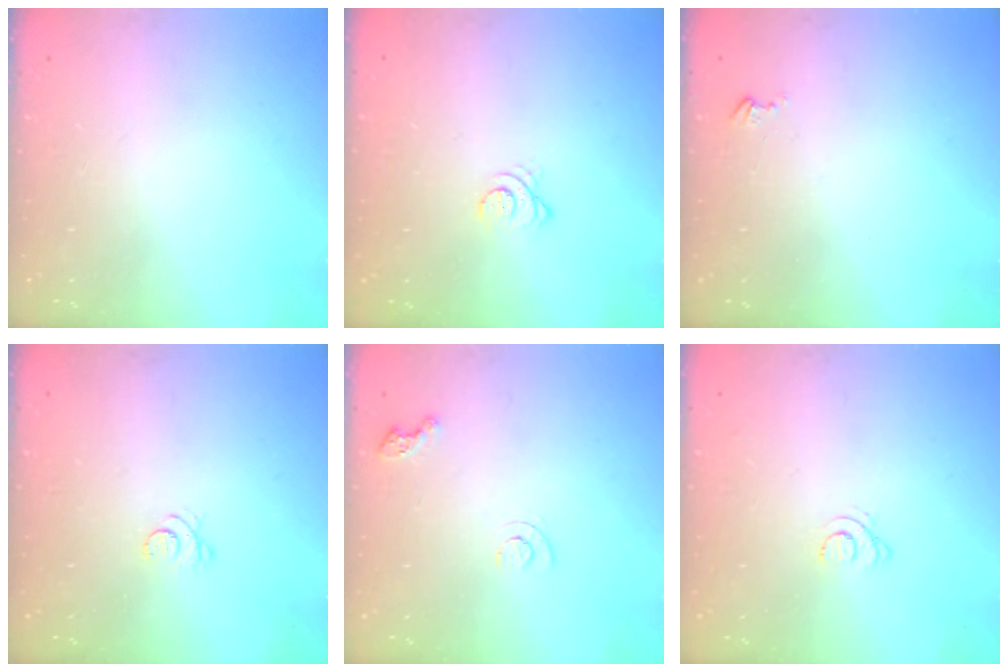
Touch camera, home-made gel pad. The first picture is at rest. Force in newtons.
{"total": 3.3, "press": 3.2, "slide": 0.4}
{"total": 2.5, "press": 2.5, "slide": 0.3}
{"total": 3.0, "press": 2.9, "slide": 0.4}
{"total": 5.1, "press": 5.1, "slide": 0.5}
{"total": 3.8, "press": 3.8, "slide": 0.4}